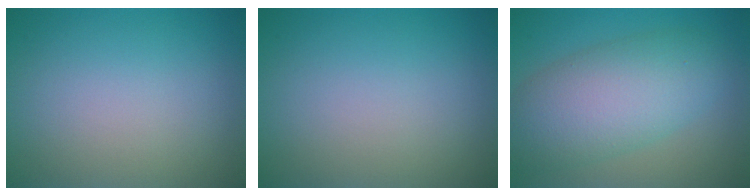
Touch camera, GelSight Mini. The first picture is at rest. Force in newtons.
{"total": 0.0}
{"total": 7.8, "press": 7.8, "slide": 0.2}